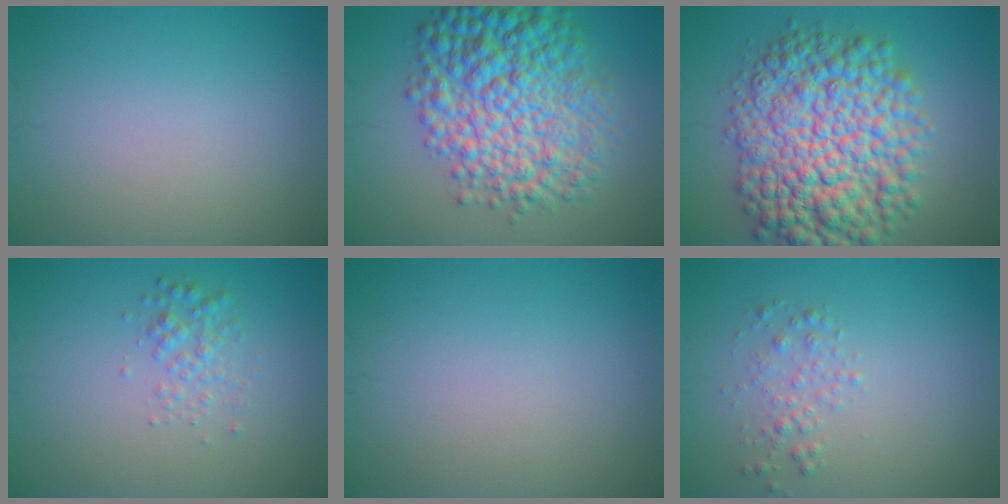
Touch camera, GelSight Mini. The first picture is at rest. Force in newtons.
{"total": 10.5, "press": 10.5, "slide": 0.1}
{"total": 12.5, "press": 12.5, "slide": 0.2}
{"total": 1.9, "press": 1.9, "slide": 0.0}
{"total": 0.0}
{"total": 1.6, "press": 1.6, "slide": 0.0}